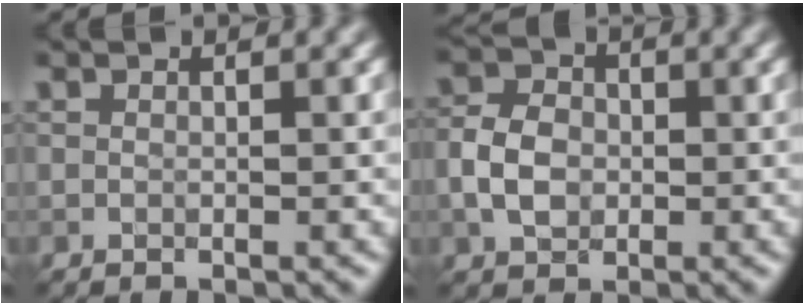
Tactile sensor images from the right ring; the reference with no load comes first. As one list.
[{"total": 4.1, "force": [-0.7, 3.1, 2.6], "torque": [-0.054, 0.004, -0.018]}]